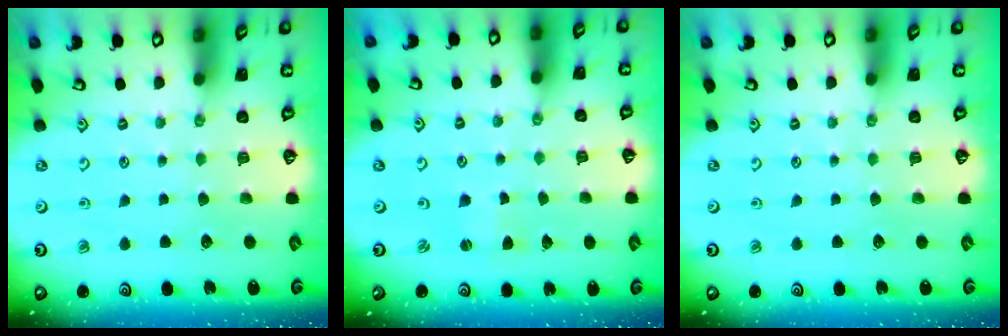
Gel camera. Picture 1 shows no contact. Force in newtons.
{"total": 2.0, "press": 2.0, "slide": 0.3}
{"total": 0.0}